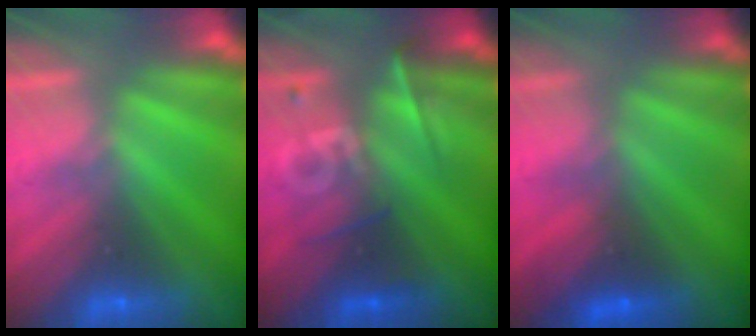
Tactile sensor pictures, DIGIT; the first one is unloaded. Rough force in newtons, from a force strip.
{"total": 2.3}
{"total": 1.6}